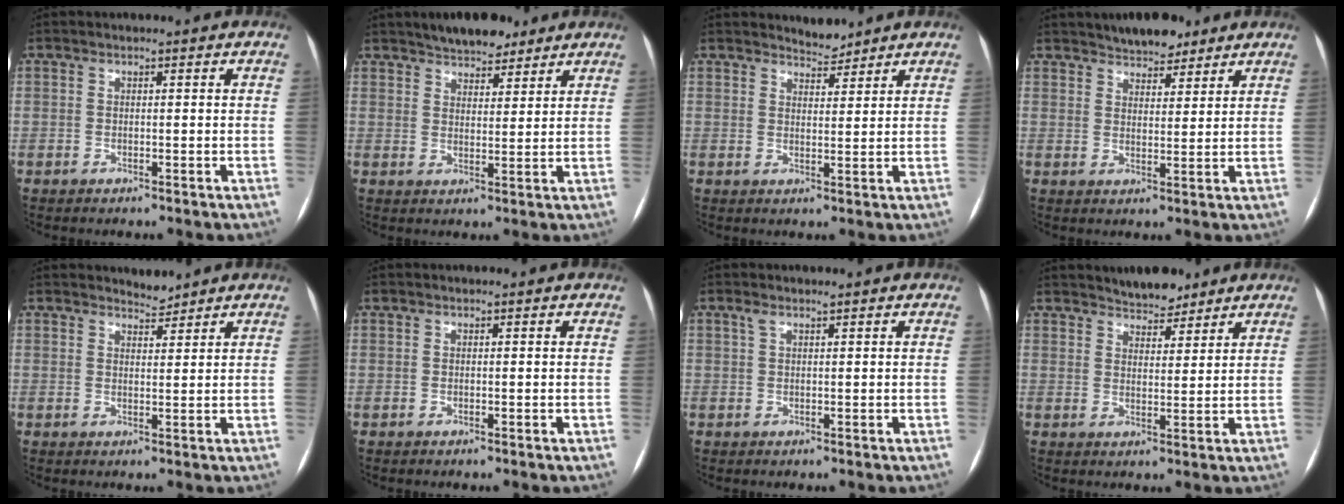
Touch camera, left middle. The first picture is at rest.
{"total": 7.4, "force": [6.0, 2.8, 3.2], "torque": [-0.043, 0.012, 0.098]}
{"total": 2.7, "force": [2.6, 0.5, 0.0], "torque": [0.001, -0.005, 0.044]}
{"total": 6.3, "force": [5.3, 2.5, 2.5], "torque": [-0.034, 0.009, 0.086]}
{"total": 2.0, "force": [2.0, 0.2, -0.2], "torque": [0.000, -0.006, 0.033]}
{"total": 0.0}
{"total": 1.0, "force": [0.8, 0.1, 0.7], "torque": [-0.021, 0.011, 0.019]}
{"total": 5.1, "force": [4.6, 1.7, 1.5], "torque": [-0.025, 0.003, 0.075]}